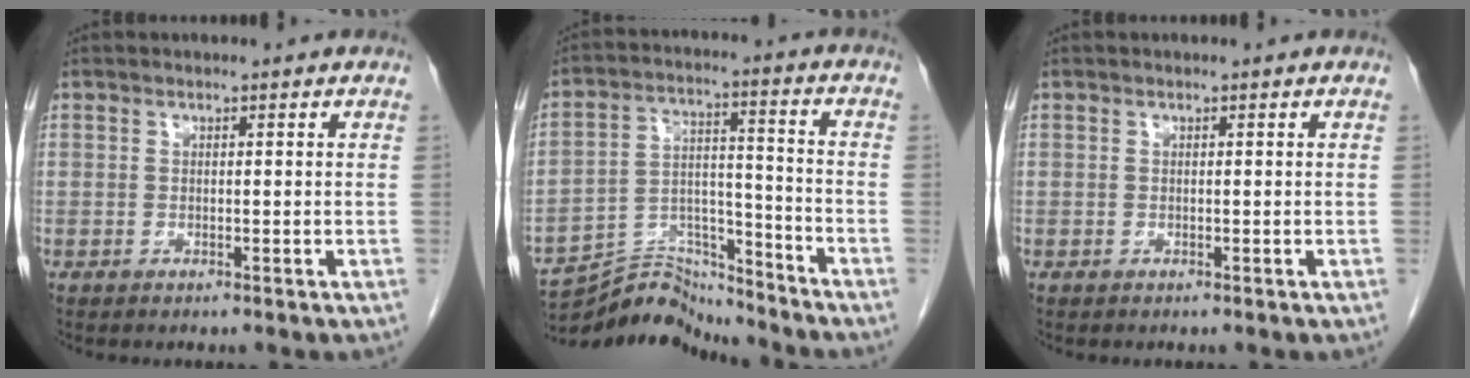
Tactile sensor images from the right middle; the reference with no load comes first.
{"total": 11.3, "force": [-11.3, 0.7, 0.1], "torque": [-0.002, 0.033, -0.203]}
{"total": 0.0}